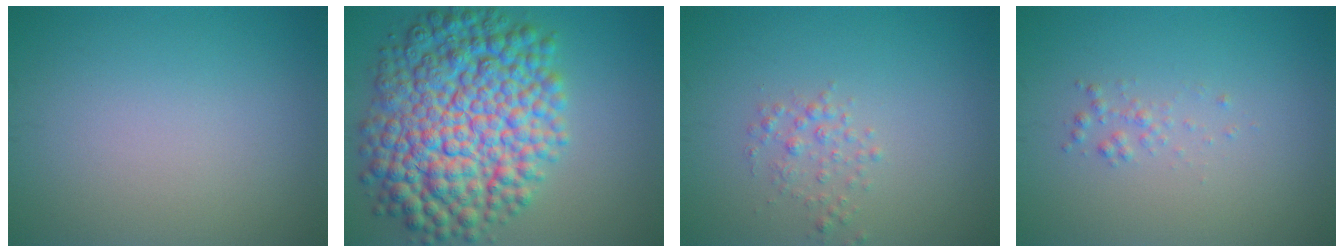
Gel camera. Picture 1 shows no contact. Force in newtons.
{"total": 13.2, "press": 13.2, "slide": 0.1}
{"total": 1.5, "press": 1.5, "slide": 0.0}
{"total": 0.9, "press": 0.9, "slide": 0.0}